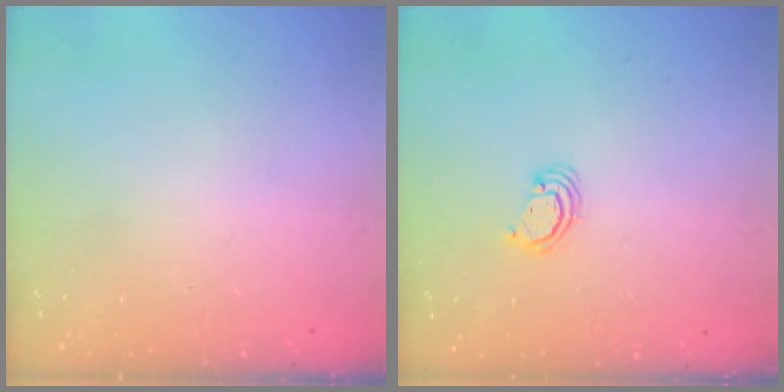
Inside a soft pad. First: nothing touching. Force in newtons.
{"total": 2.3, "press": 2.3, "slide": 0.2}